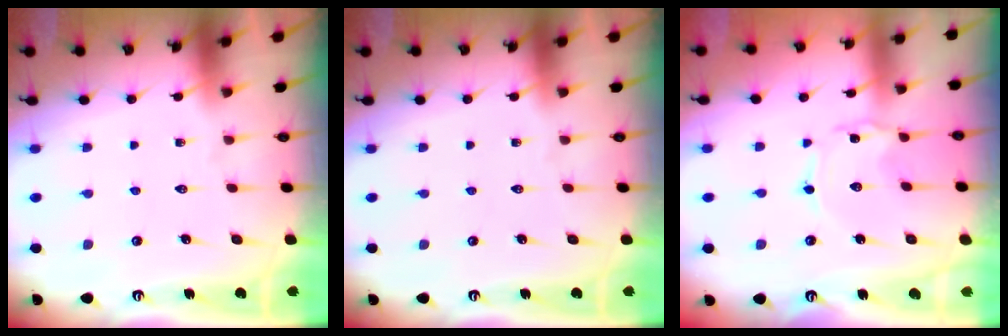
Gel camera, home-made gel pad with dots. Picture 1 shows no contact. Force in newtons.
{"total": 0.0}
{"total": 1.2, "press": 1.2, "slide": 0.1}